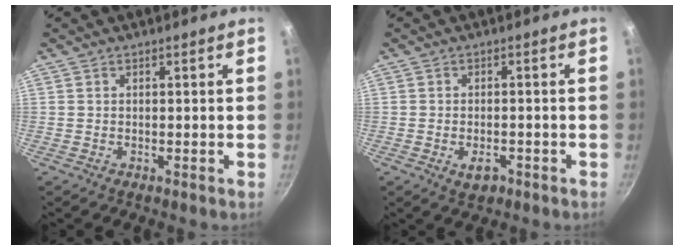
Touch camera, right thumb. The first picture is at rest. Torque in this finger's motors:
{"motor_torque": [-0.20, 0.27, 0.08, -0.07, 0.06]}